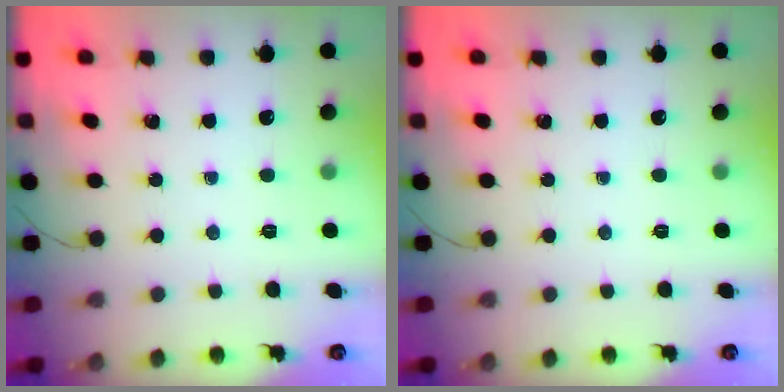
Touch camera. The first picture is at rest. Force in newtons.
{"total": 0.0}